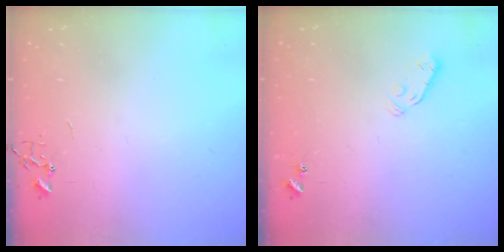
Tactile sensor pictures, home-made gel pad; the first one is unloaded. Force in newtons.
{"total": 3.8, "press": 3.7, "slide": 0.9}